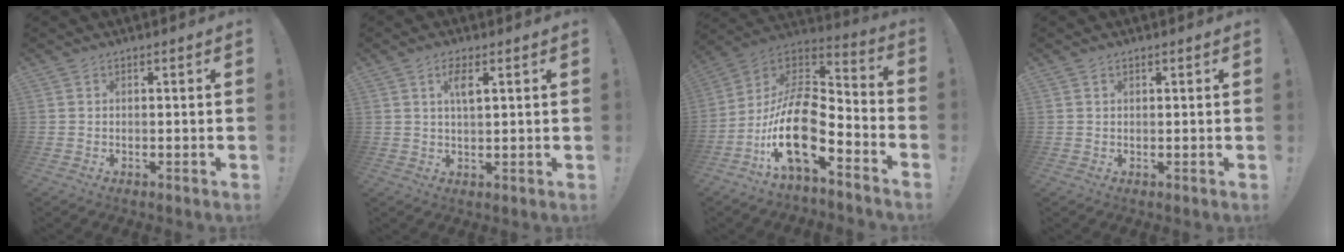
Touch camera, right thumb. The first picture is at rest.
{"total": 4.4, "force": [1.7, 1.4, 3.8], "torque": [-0.070, 0.000, 0.027]}
{"total": 18.7, "force": [-6.4, 8.4, 15.4], "torque": [-0.313, 0.024, -0.111]}
{"total": 0.5, "force": [0.4, 0.3, 0.2], "torque": [0.002, -0.001, 0.006]}